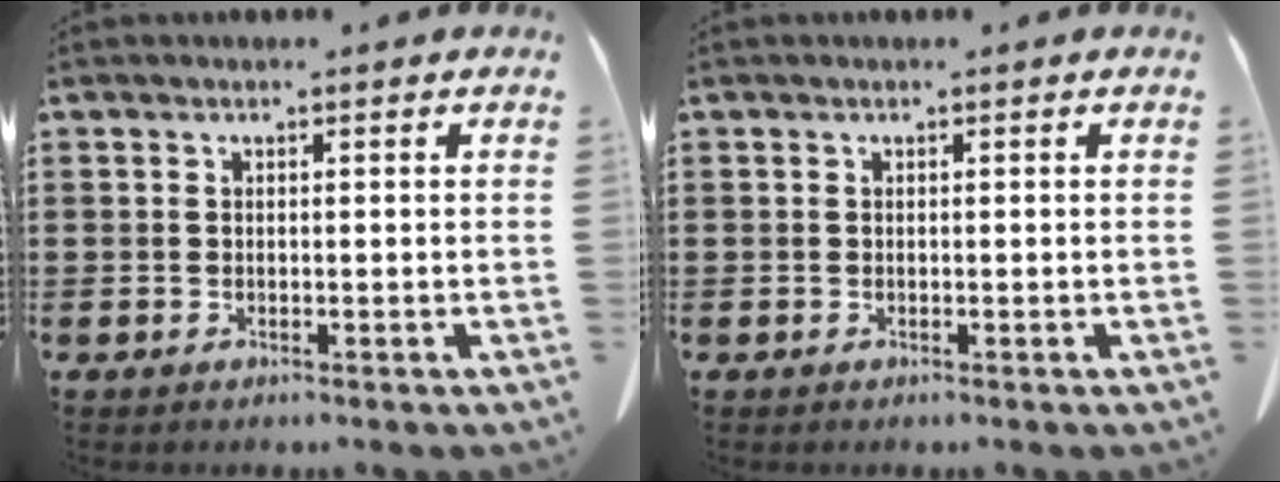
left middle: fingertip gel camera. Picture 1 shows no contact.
{"total": 0.0}